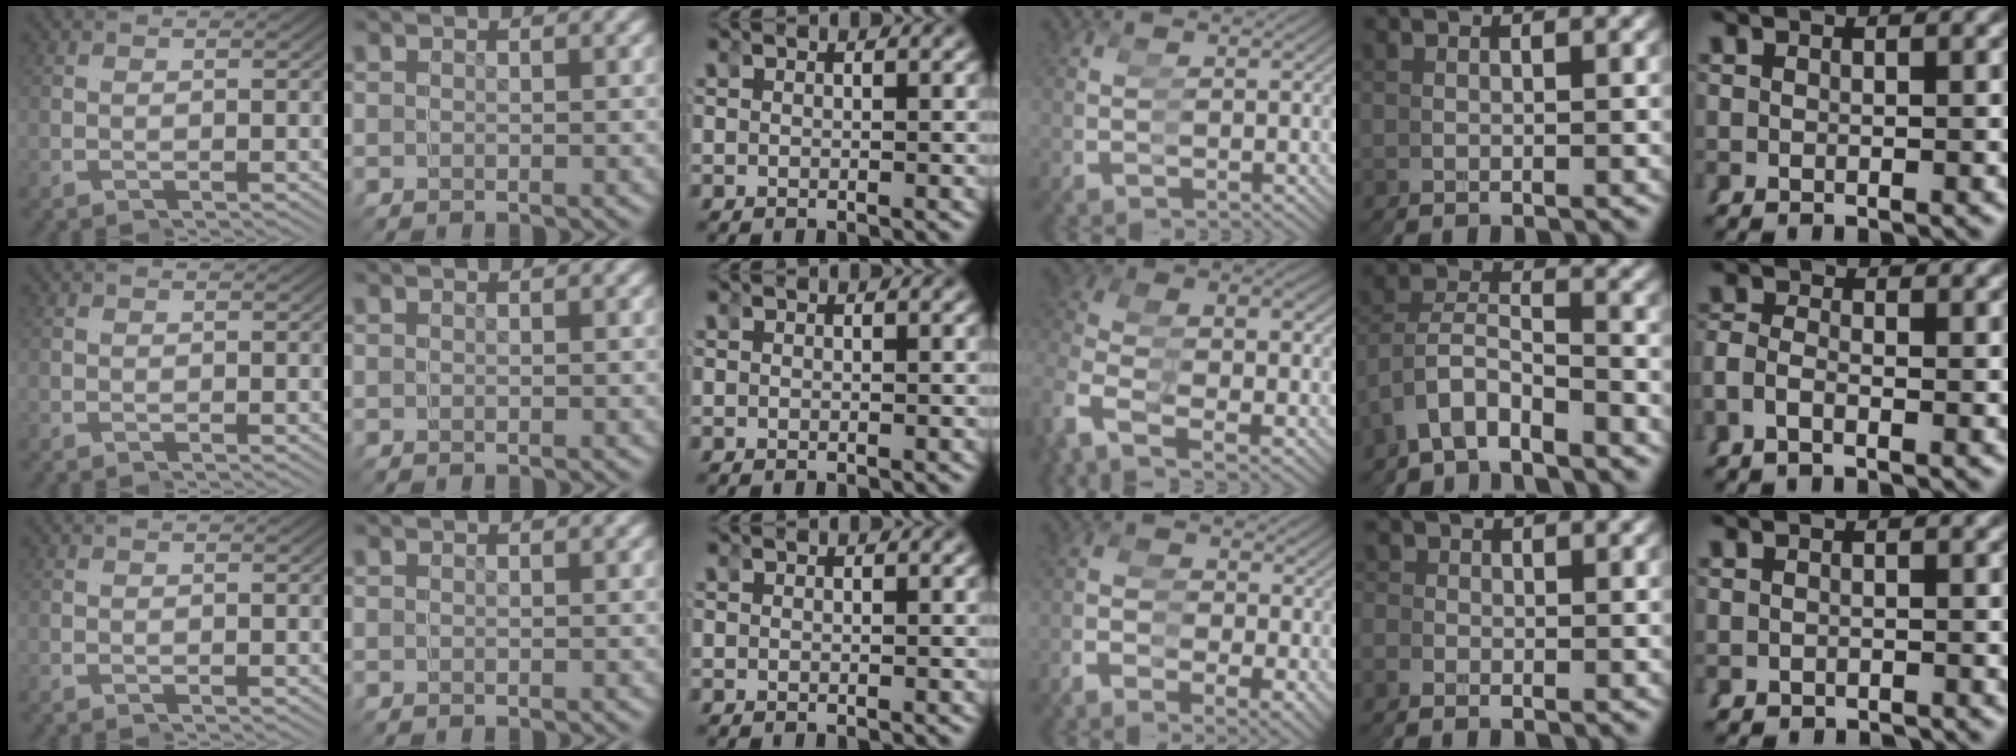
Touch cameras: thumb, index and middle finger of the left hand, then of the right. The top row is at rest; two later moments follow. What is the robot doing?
{"motion": "grasp_and_lifting", "object": "hoodie"}